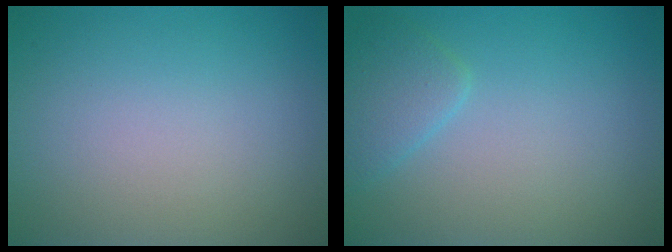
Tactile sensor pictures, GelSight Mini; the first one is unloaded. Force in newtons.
{"total": 2.2, "press": 2.2, "slide": 0.1}